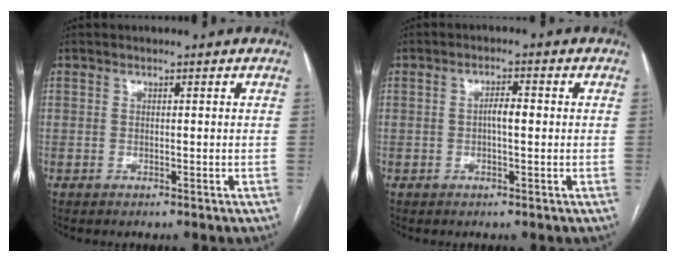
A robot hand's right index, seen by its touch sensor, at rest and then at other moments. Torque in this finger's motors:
{"motor_torque": [0.47, 0.07, 0.28, 0.05]}